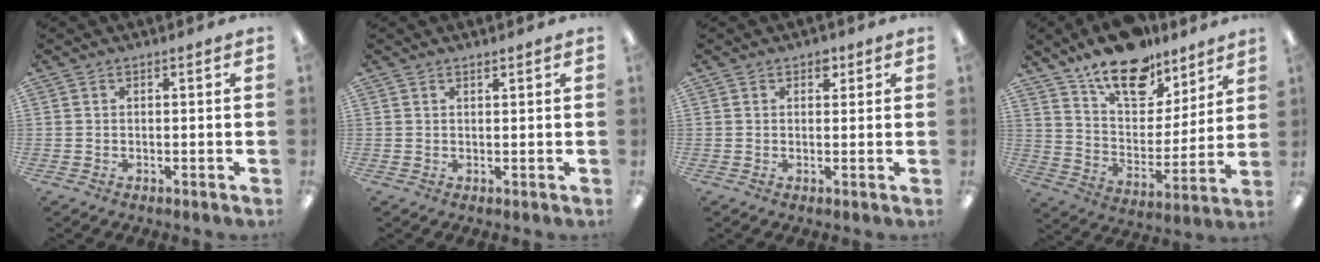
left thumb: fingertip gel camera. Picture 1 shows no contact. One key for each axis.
{"total": 0.8, "fx": 0.7, "fy": 0.1, "fz": 0.2, "tx": -0.005, "ty": -0.001, "tz": 0.014}
{"total": 2.5, "fx": 1.4, "fy": 1.6, "fz": 1.2, "tx": -0.009, "ty": -0.002, "tz": 0.022}
{"total": 17.9, "fx": 13.4, "fy": 8.8, "fz": 8.0, "tx": -0.141, "ty": -0.082, "tz": 0.239}